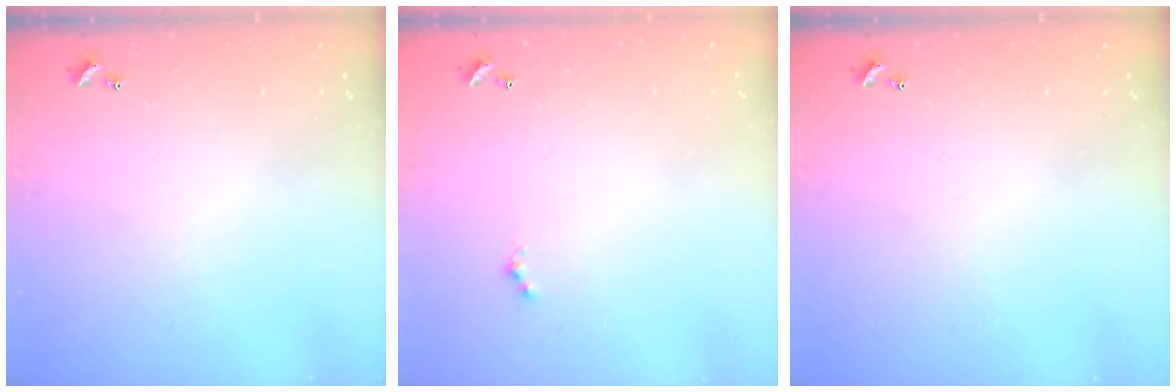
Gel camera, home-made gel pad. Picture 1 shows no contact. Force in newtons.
{"total": 0.8, "press": 0.5, "slide": 0.5}
{"total": 0.0}